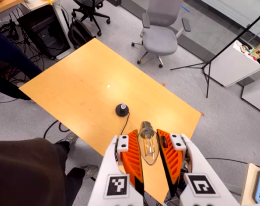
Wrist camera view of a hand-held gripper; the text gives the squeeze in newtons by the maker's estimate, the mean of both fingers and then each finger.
{"total": 10.7, "left": 10.2, "right": 11.2}